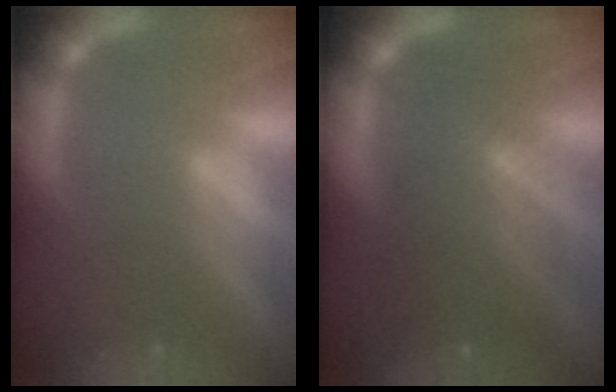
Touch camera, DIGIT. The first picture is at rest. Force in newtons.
{"total": 7.1}